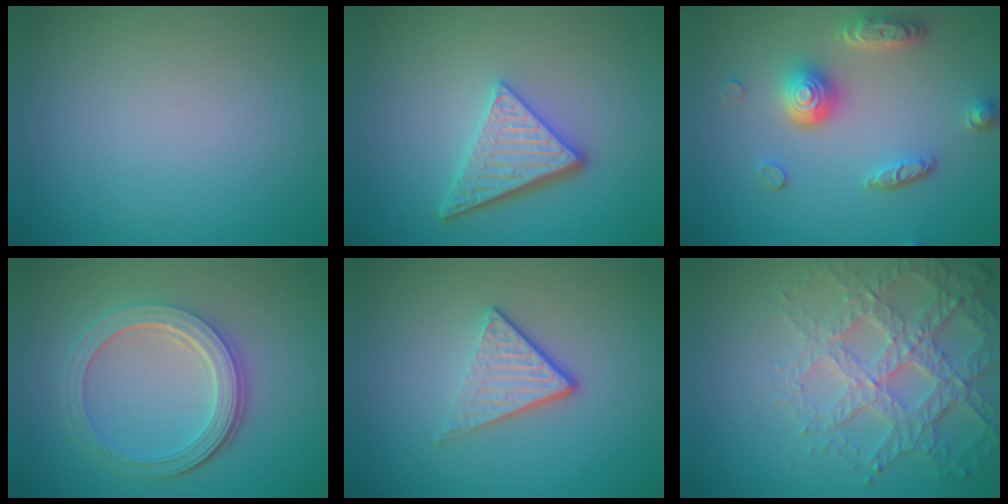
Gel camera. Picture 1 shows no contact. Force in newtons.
{"total": 4.3, "press": 3.4, "slide": 2.6}
{"total": 4.8, "press": 3.6, "slide": 3.1}
{"total": 5.1, "press": 3.7, "slide": 3.5}
{"total": 3.6, "press": 2.4, "slide": 2.7}
{"total": 6.0, "press": 4.7, "slide": 3.7}